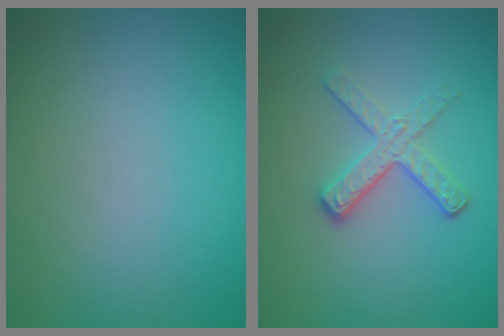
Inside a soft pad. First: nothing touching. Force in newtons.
{"total": 3.4, "press": 2.4, "slide": 2.4}